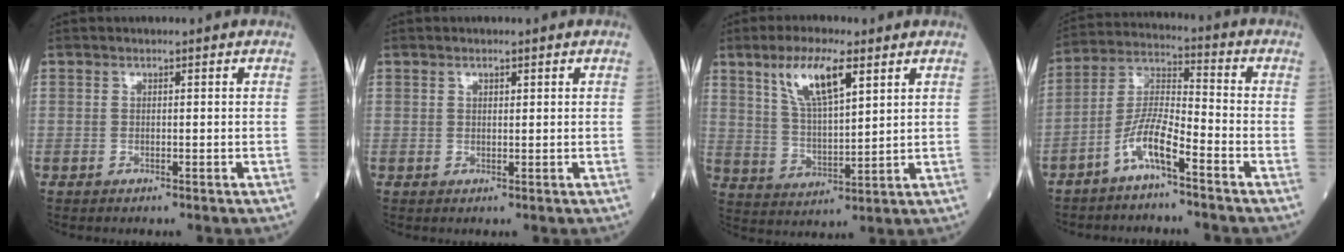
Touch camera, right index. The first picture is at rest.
{"total": 0.8, "force": [0.5, 0.3, 0.5], "torque": [-0.008, -0.002, 0.009]}
{"total": 9.9, "force": [5.4, 2.3, 8.0], "torque": [-0.157, 0.005, 0.105]}
{"total": 7.8, "force": [-4.8, 1.0, 6.1], "torque": [-0.129, 0.006, -0.098]}